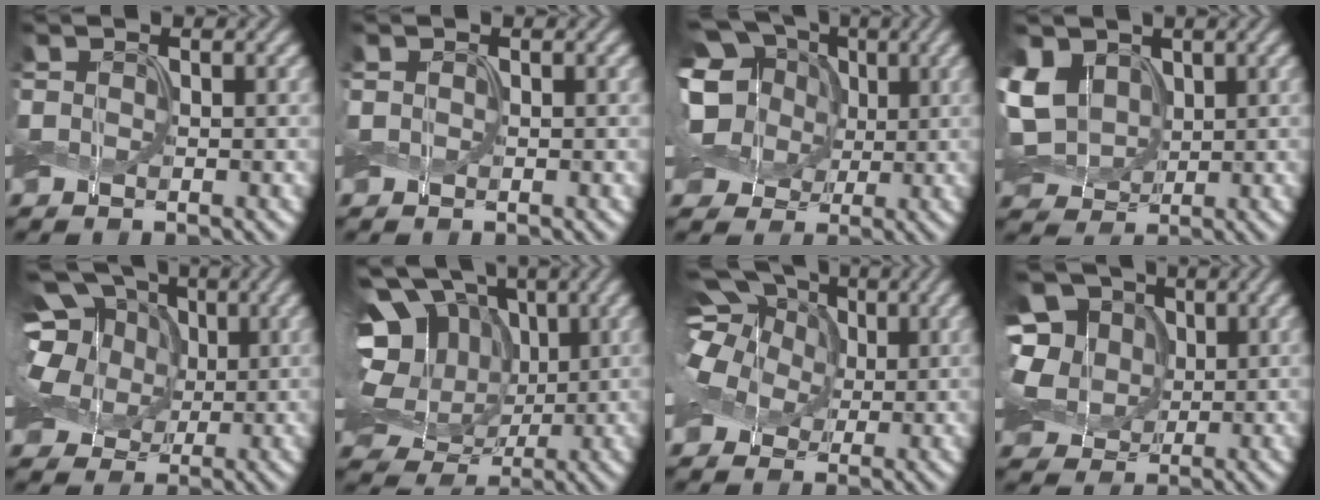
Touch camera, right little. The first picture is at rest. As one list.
[{"total": 0.0}, {"total": 10.4, "force": [1.7, 8.5, 5.8], "torque": [-0.149, 0.039, 0.012]}, {"total": 6.8, "force": [1.8, 5.1, 4.0], "torque": [-0.111, 0.014, 0.036]}, {"total": 10.7, "force": [1.5, 8.6, 6.1], "torque": [-0.140, 0.032, 0.006]}, {"total": 14.2, "force": [3.1, 11.1, 8.3], "torque": [-0.195, 0.024, 0.045]}, {"total": 10.4, "force": [3.9, 7.5, 6.1], "torque": [-0.136, 0.045, 0.039]}, {"total": 11.0, "force": [2.0, 9.3, 5.6], "torque": [-0.136, 0.025, 0.028]}]